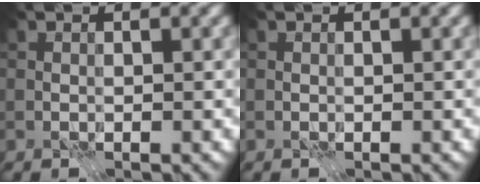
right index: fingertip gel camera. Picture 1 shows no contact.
{"total": 0.0}